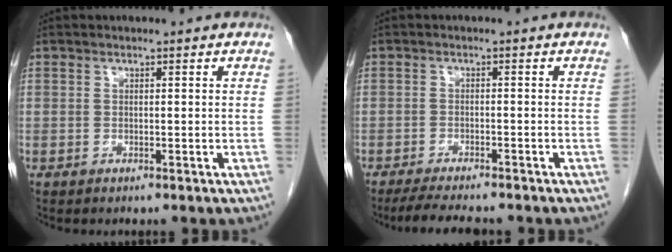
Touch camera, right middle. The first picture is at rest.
{"total": 6.5, "force": [-5.7, 0.7, 3.0], "torque": [-0.049, -0.016, -0.092]}